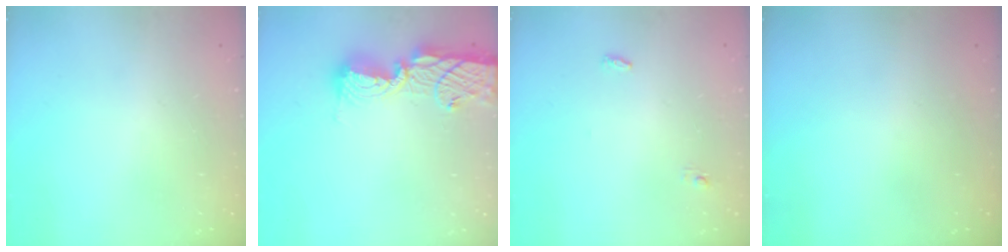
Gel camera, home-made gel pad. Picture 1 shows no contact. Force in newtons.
{"total": 13.6, "press": 13.5, "slide": 1.0}
{"total": 3.4, "press": 3.3, "slide": 0.9}
{"total": 0.0}